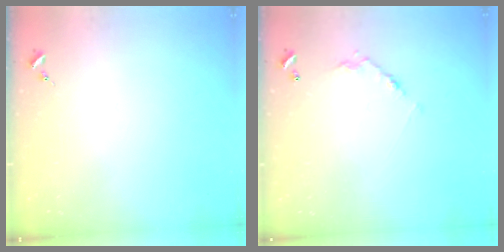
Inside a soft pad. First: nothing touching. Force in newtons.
{"total": 6.0, "press": 6.0, "slide": 0.3}